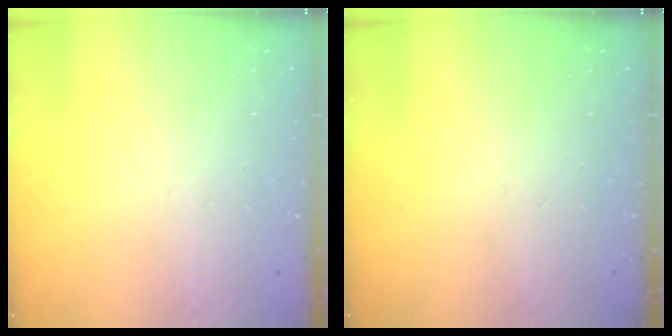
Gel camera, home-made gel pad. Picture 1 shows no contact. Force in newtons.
{"total": 0.0}